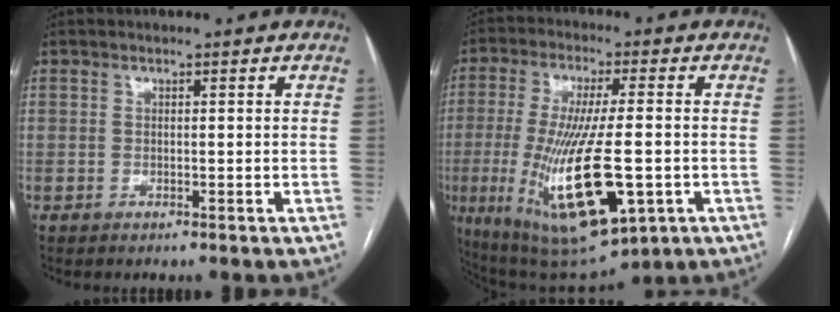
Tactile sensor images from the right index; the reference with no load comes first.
{"total": 19.8, "force": [-4.9, 4.7, 18.6], "torque": [-0.368, -0.031, -0.062]}